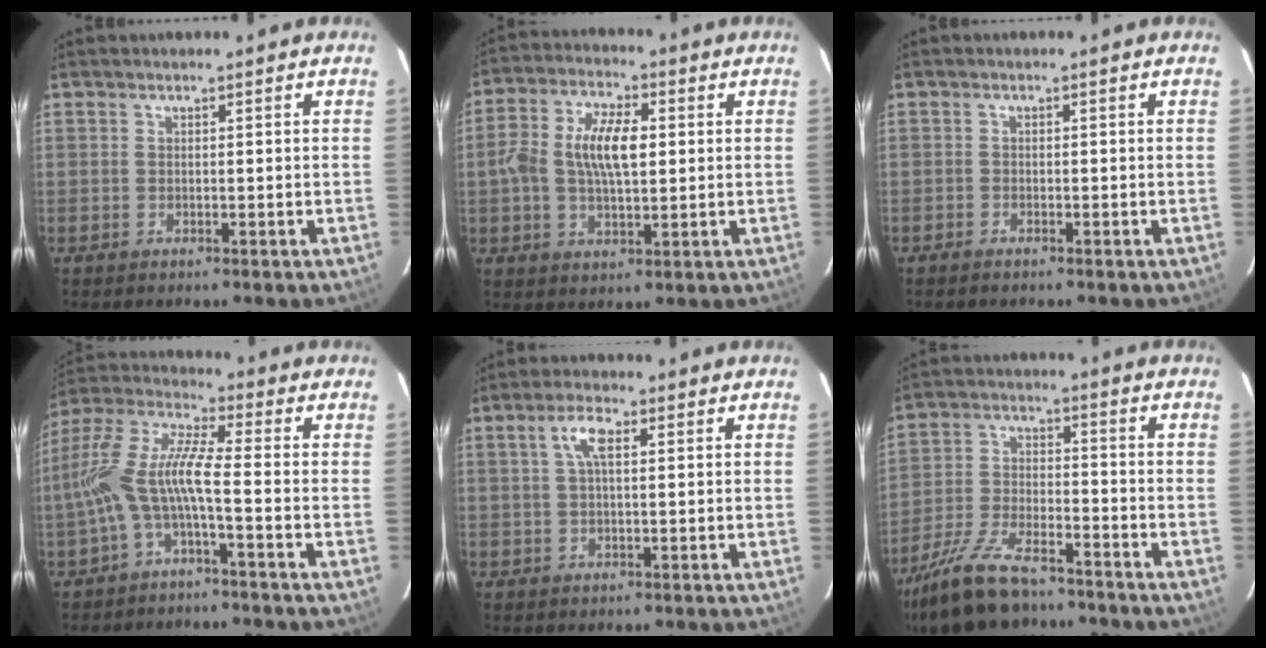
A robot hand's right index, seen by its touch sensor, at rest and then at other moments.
{"total": 10.1, "force": [0.8, 4.8, 8.9], "torque": [-0.175, 0.015, 0.012]}
{"total": 0.9, "force": [-0.9, 0.3, 0.2], "torque": [-0.011, 0.002, -0.018]}
{"total": 11.1, "force": [-3.0, 1.5, 10.6], "torque": [-0.228, 0.011, -0.062]}
{"total": 4.1, "force": [1.2, 1.4, 3.6], "torque": [-0.072, 0.011, 0.022]}
{"total": 16.6, "force": [-13.2, 5.7, 8.4], "torque": [-0.188, -0.026, -0.236]}